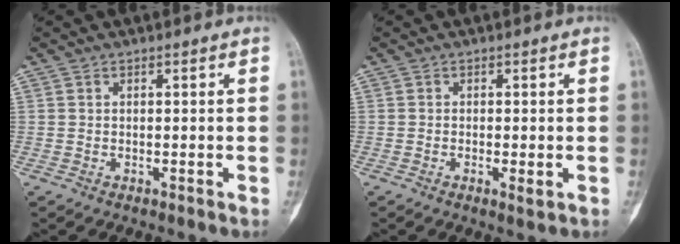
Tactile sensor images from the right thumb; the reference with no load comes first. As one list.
[{"total": 1.6, "force": [-0.4, 0.4, 1.5], "torque": [-0.027, -0.005, -0.009]}]